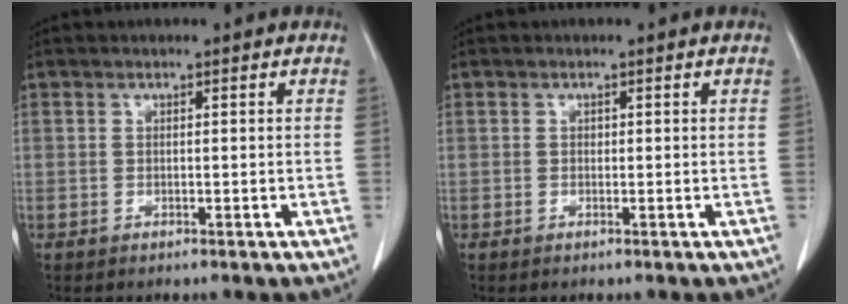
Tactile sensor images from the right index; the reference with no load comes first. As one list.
[{"total": 0.0}]